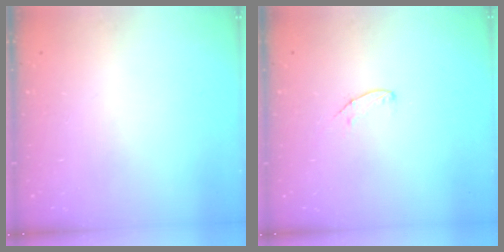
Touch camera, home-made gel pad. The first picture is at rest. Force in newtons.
{"total": 5.2, "press": 5.1, "slide": 0.4}